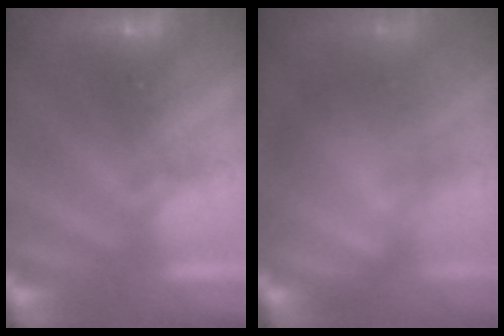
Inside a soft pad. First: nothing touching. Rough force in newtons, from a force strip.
{"total": 8.0}